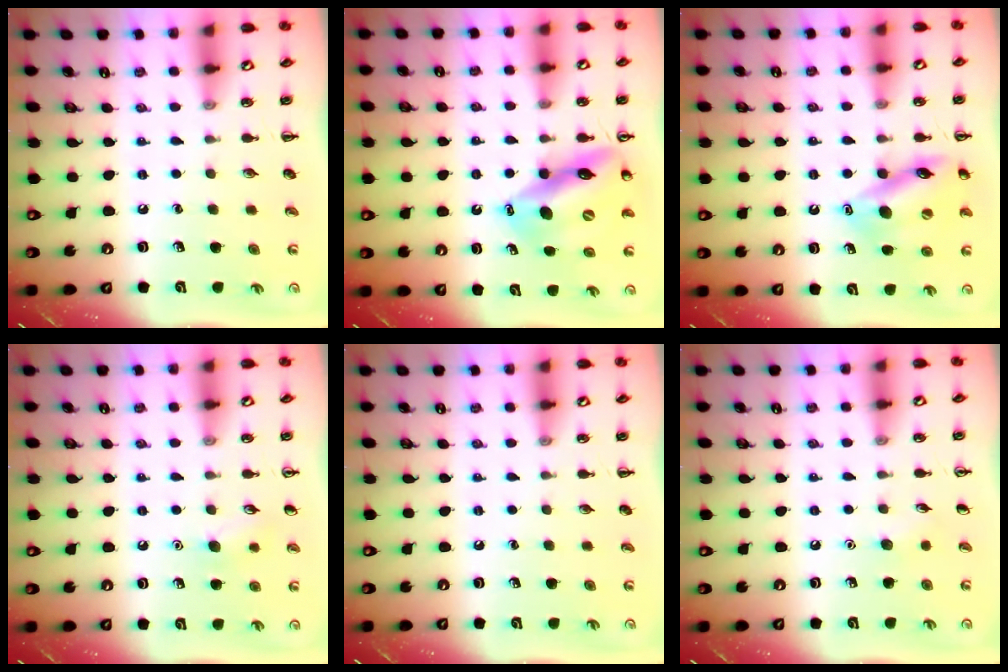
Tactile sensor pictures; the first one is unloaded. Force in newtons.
{"total": 14.1, "press": 13.6, "slide": 3.9}
{"total": 15.0, "press": 14.8, "slide": 2.5}
{"total": 7.3, "press": 7.0, "slide": 2.1}
{"total": 0.0}
{"total": 4.3, "press": 4.1, "slide": 1.3}